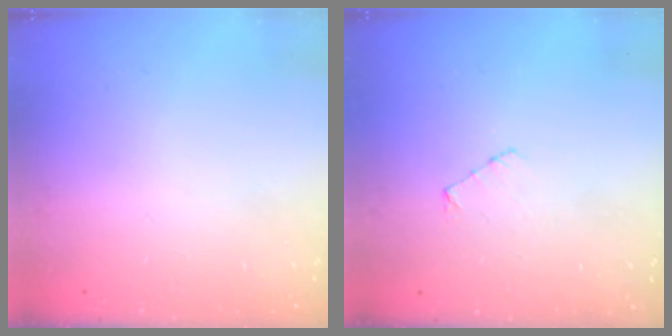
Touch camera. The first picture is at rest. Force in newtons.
{"total": 3.0, "press": 3.0, "slide": 0.3}